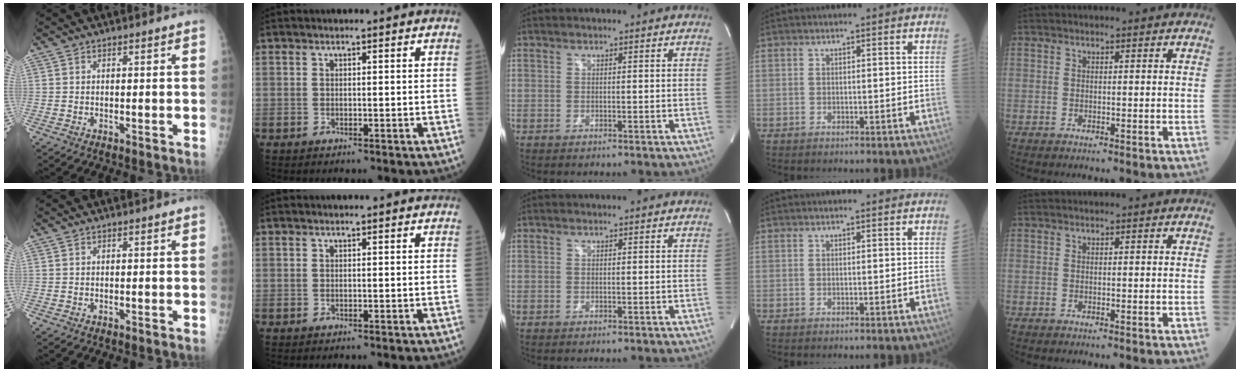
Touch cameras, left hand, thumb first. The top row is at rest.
{}